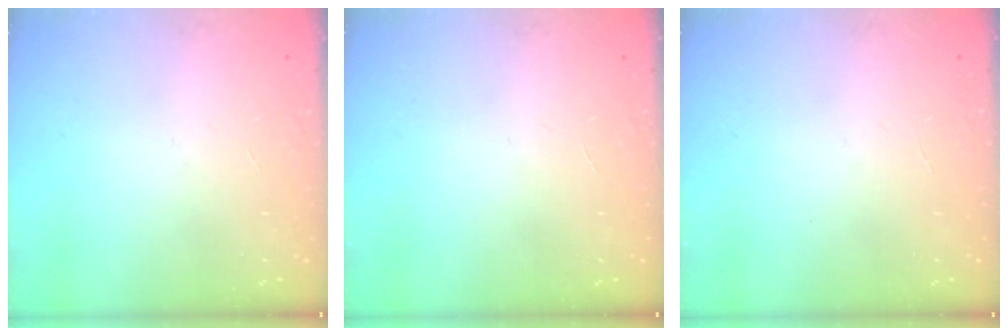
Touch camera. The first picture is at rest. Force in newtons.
{"total": 0.0}
{"total": 0.0}